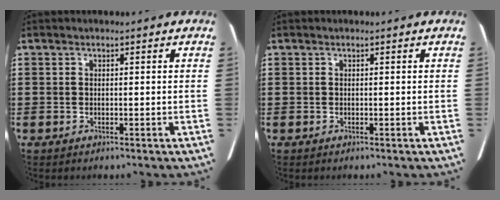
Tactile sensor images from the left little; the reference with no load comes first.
{"total": 0.0}